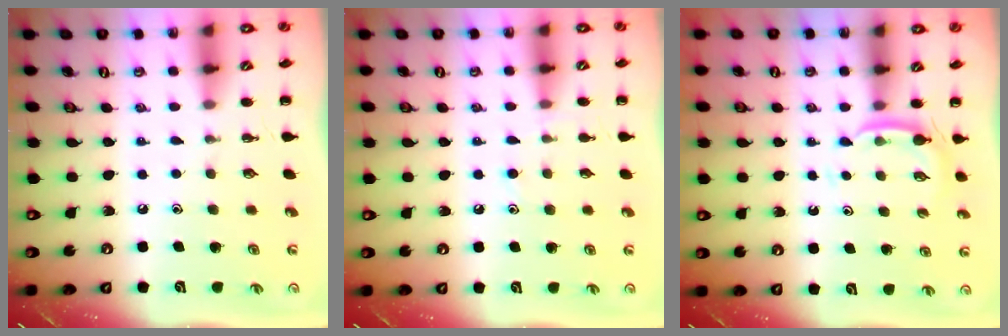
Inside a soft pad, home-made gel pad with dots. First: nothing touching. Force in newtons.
{"total": 6.1, "press": 5.7, "slide": 2.2}
{"total": 3.9, "press": 3.7, "slide": 1.3}